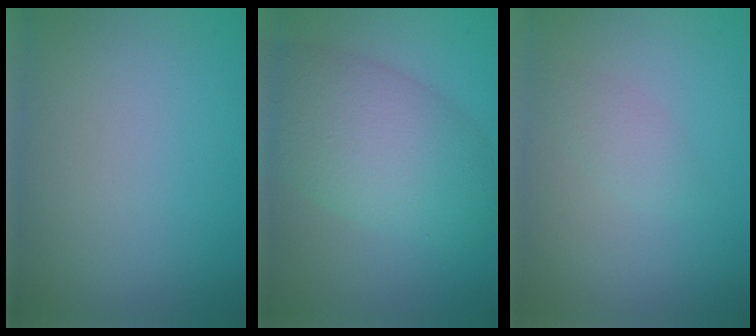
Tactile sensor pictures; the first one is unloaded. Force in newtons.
{"total": 7.7, "press": 7.7, "slide": 0.3}
{"total": 1.4, "press": 1.4, "slide": 0.1}